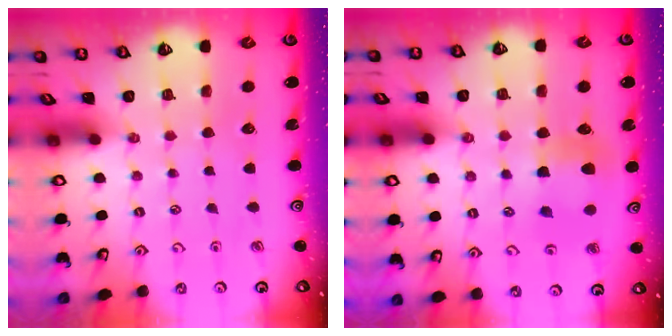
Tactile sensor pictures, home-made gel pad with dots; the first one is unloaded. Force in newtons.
{"total": 6.4, "press": 6.4, "slide": 0.6}